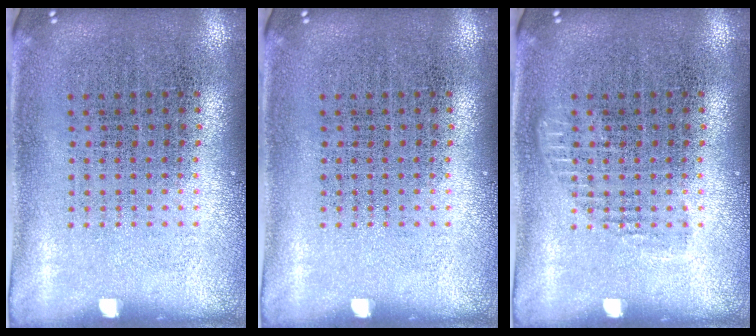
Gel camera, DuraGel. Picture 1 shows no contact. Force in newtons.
{"total": 0.0}
{"total": 0.8, "press": 0.8, "slide": 0.2}